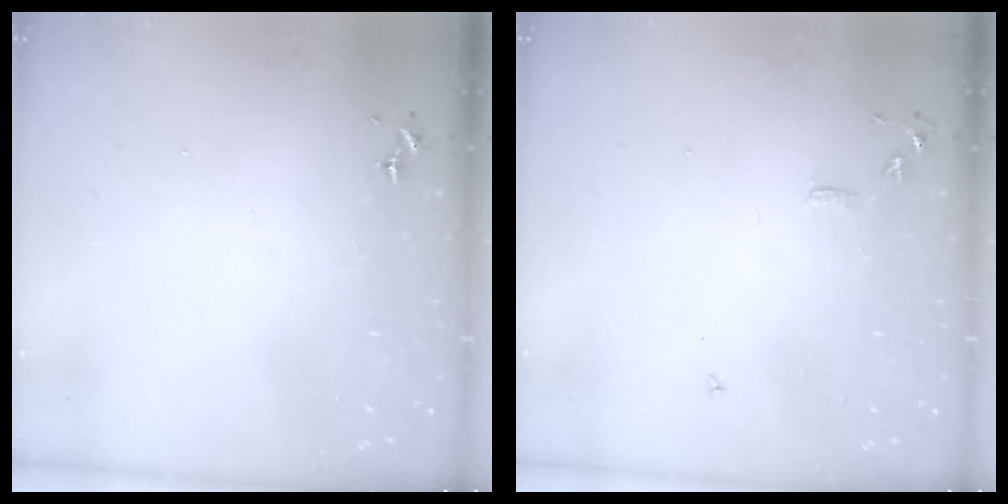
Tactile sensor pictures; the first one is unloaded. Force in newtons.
{"total": 6.5, "press": 6.5, "slide": 0.8}